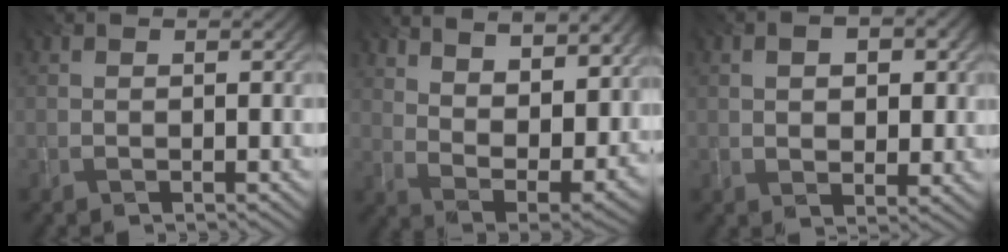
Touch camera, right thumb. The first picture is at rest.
{"total": 15.2, "force": [9.5, 6.1, 10.2], "torque": [-0.179, 0.005, 0.133]}
{"total": 4.9, "force": [0.8, 2.8, 3.9], "torque": [-0.058, -0.004, 0.010]}